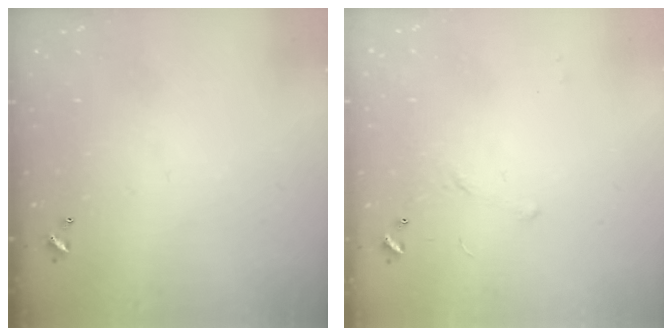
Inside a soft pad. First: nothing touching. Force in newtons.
{"total": 6.4, "press": 6.3, "slide": 0.7}